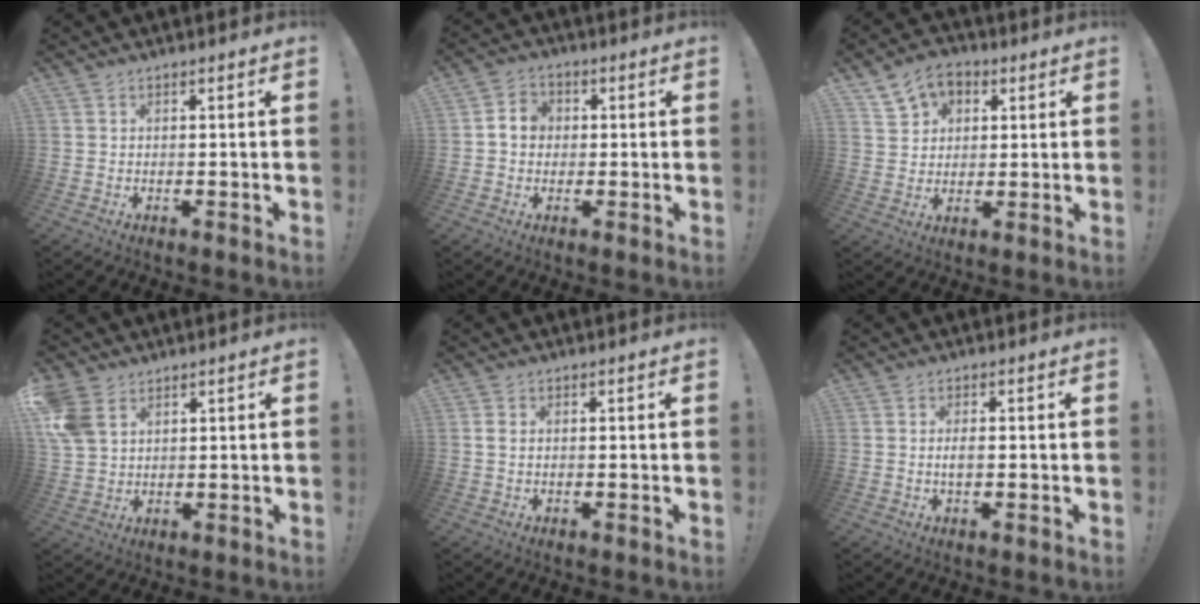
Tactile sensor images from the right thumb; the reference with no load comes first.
{"total": 5.6, "force": [0.1, 4.9, 2.6], "torque": [-0.039, 0.014, 0.002]}
{"total": 8.8, "force": [4.4, 7.0, 3.1], "torque": [-0.052, -0.018, 0.088]}
{"total": 8.5, "force": [3.8, 6.0, 4.7], "torque": [-0.106, -0.007, 0.077]}
{"total": 1.3, "force": [0.2, 0.8, 1.0], "torque": [-0.021, 0.005, 0.003]}
{"total": 2.5, "force": [-0.3, 1.0, 2.3], "torque": [-0.041, -0.003, -0.010]}